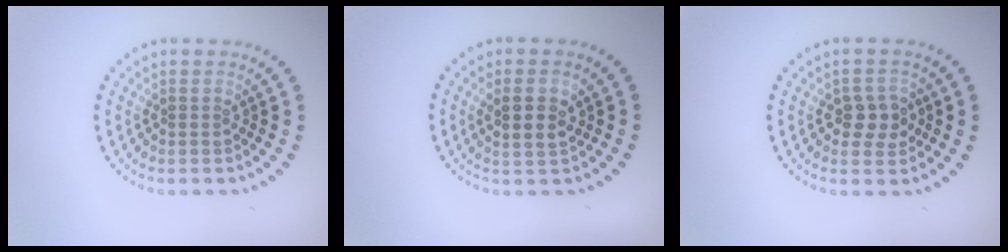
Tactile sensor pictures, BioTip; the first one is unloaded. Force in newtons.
{"total": 2.6, "press": 2.6, "slide": 0.7}
{"total": 2.7, "press": 2.6, "slide": 0.6}